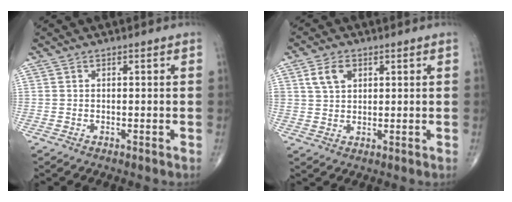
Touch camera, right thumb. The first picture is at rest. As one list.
[{"total": 5.1, "force": [2.2, 3.5, 3.0], "torque": [-0.044, -0.004, 0.043]}]